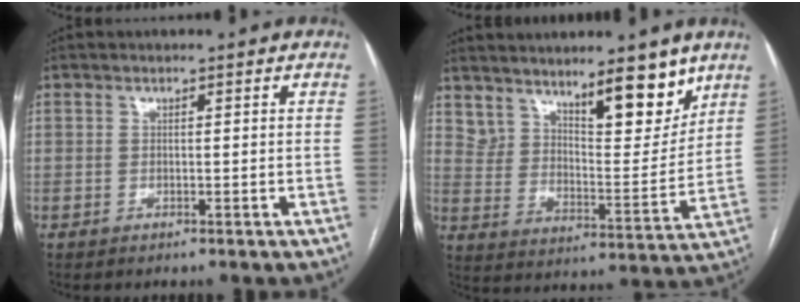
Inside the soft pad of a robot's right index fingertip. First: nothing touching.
{"total": 12.4, "force": [9.4, 3.4, 7.3], "torque": [-0.114, -0.008, 0.163]}